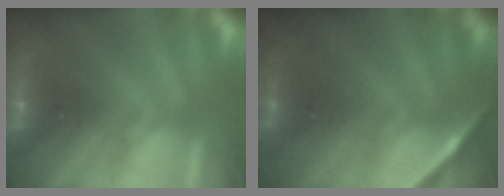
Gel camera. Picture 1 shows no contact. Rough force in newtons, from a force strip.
{"total": 1.6}